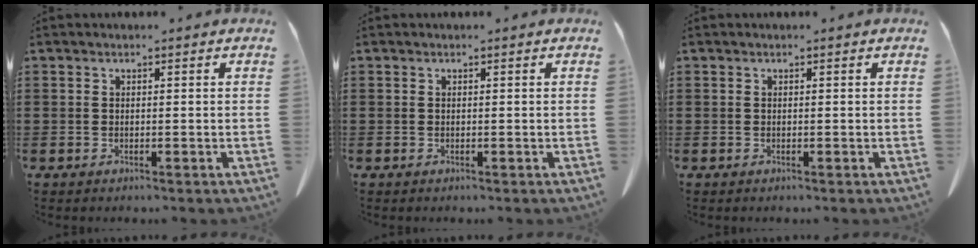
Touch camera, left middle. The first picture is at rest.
{"total": 0.0}
{"total": 0.0}